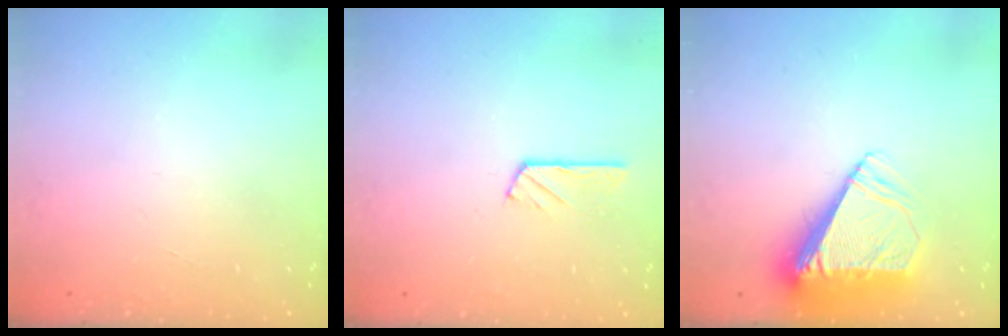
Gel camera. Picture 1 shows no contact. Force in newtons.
{"total": 2.9, "press": 2.9, "slide": 0.5}
{"total": 9.9, "press": 9.8, "slide": 1.2}